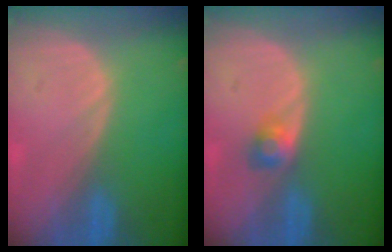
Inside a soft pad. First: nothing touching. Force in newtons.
{"total": 2.4, "press": 2.3, "slide": 0.9}